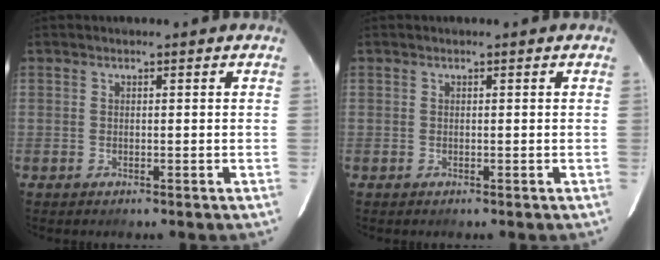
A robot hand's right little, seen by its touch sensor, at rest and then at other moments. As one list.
[{"total": 0.0}]